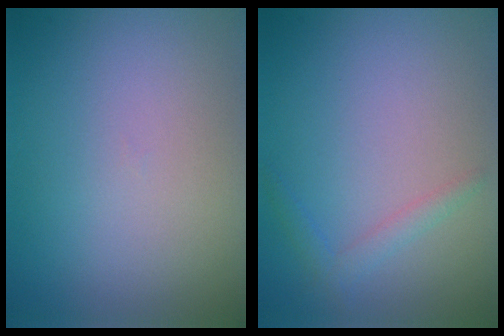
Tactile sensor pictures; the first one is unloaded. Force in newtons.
{"total": 1.4, "press": 1.4, "slide": 0.1}